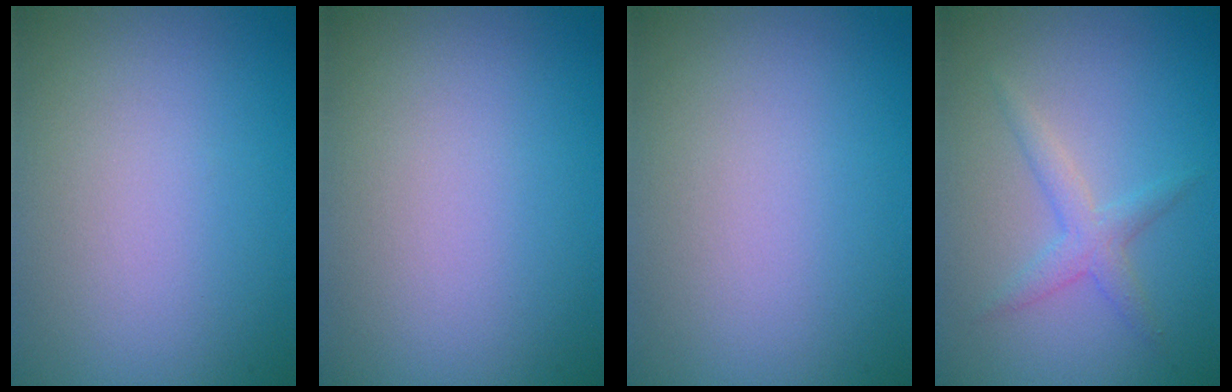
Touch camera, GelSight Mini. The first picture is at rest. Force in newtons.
{"total": 0.0}
{"total": 0.0}
{"total": 2.1, "press": 2.1, "slide": 0.1}